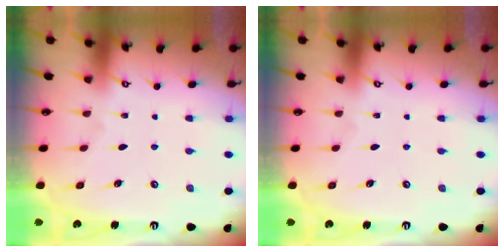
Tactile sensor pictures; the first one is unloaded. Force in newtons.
{"total": 0.0}